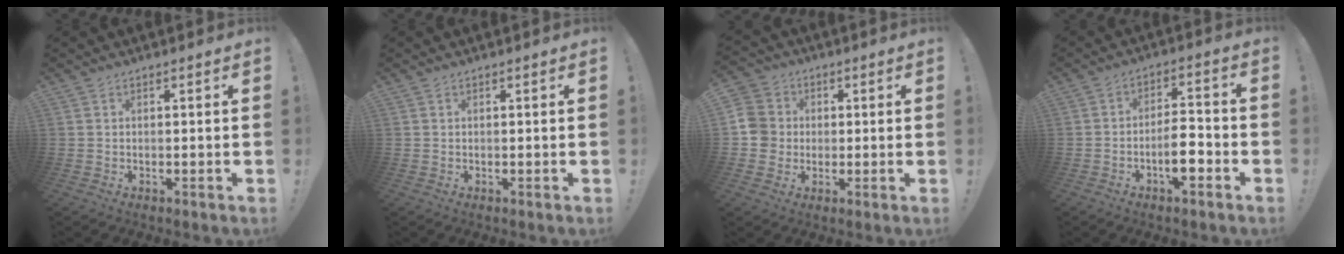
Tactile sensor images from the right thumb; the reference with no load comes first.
{"total": 0.0}
{"total": 8.6, "force": [0.2, 8.2, 2.4], "torque": [-0.045, 0.009, 0.004]}
{"total": 8.4, "force": [-3.3, 3.0, 7.1], "torque": [-0.115, 0.012, -0.057]}